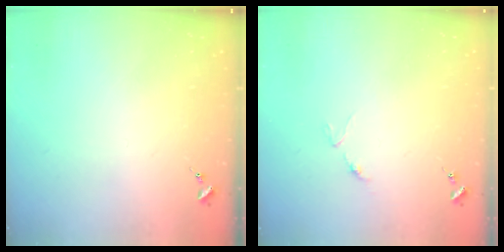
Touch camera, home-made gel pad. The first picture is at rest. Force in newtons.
{"total": 3.4, "press": 3.3, "slide": 0.5}